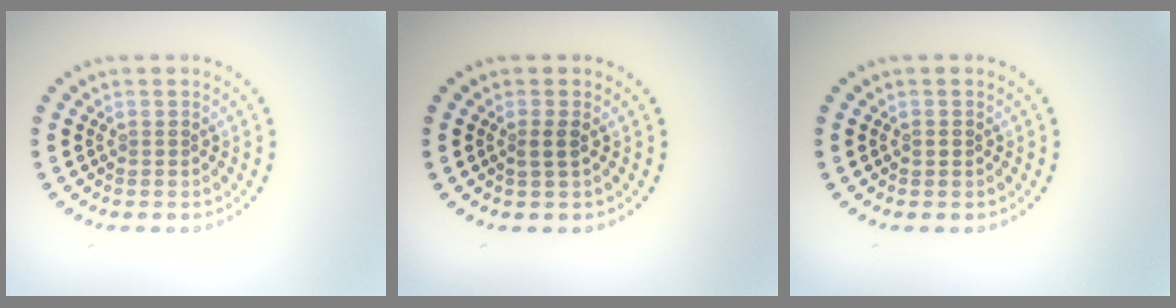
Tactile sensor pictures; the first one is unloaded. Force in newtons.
{"total": 1.3, "press": 0.9, "slide": 0.9}
{"total": 0.6, "press": 0.6, "slide": 0.1}